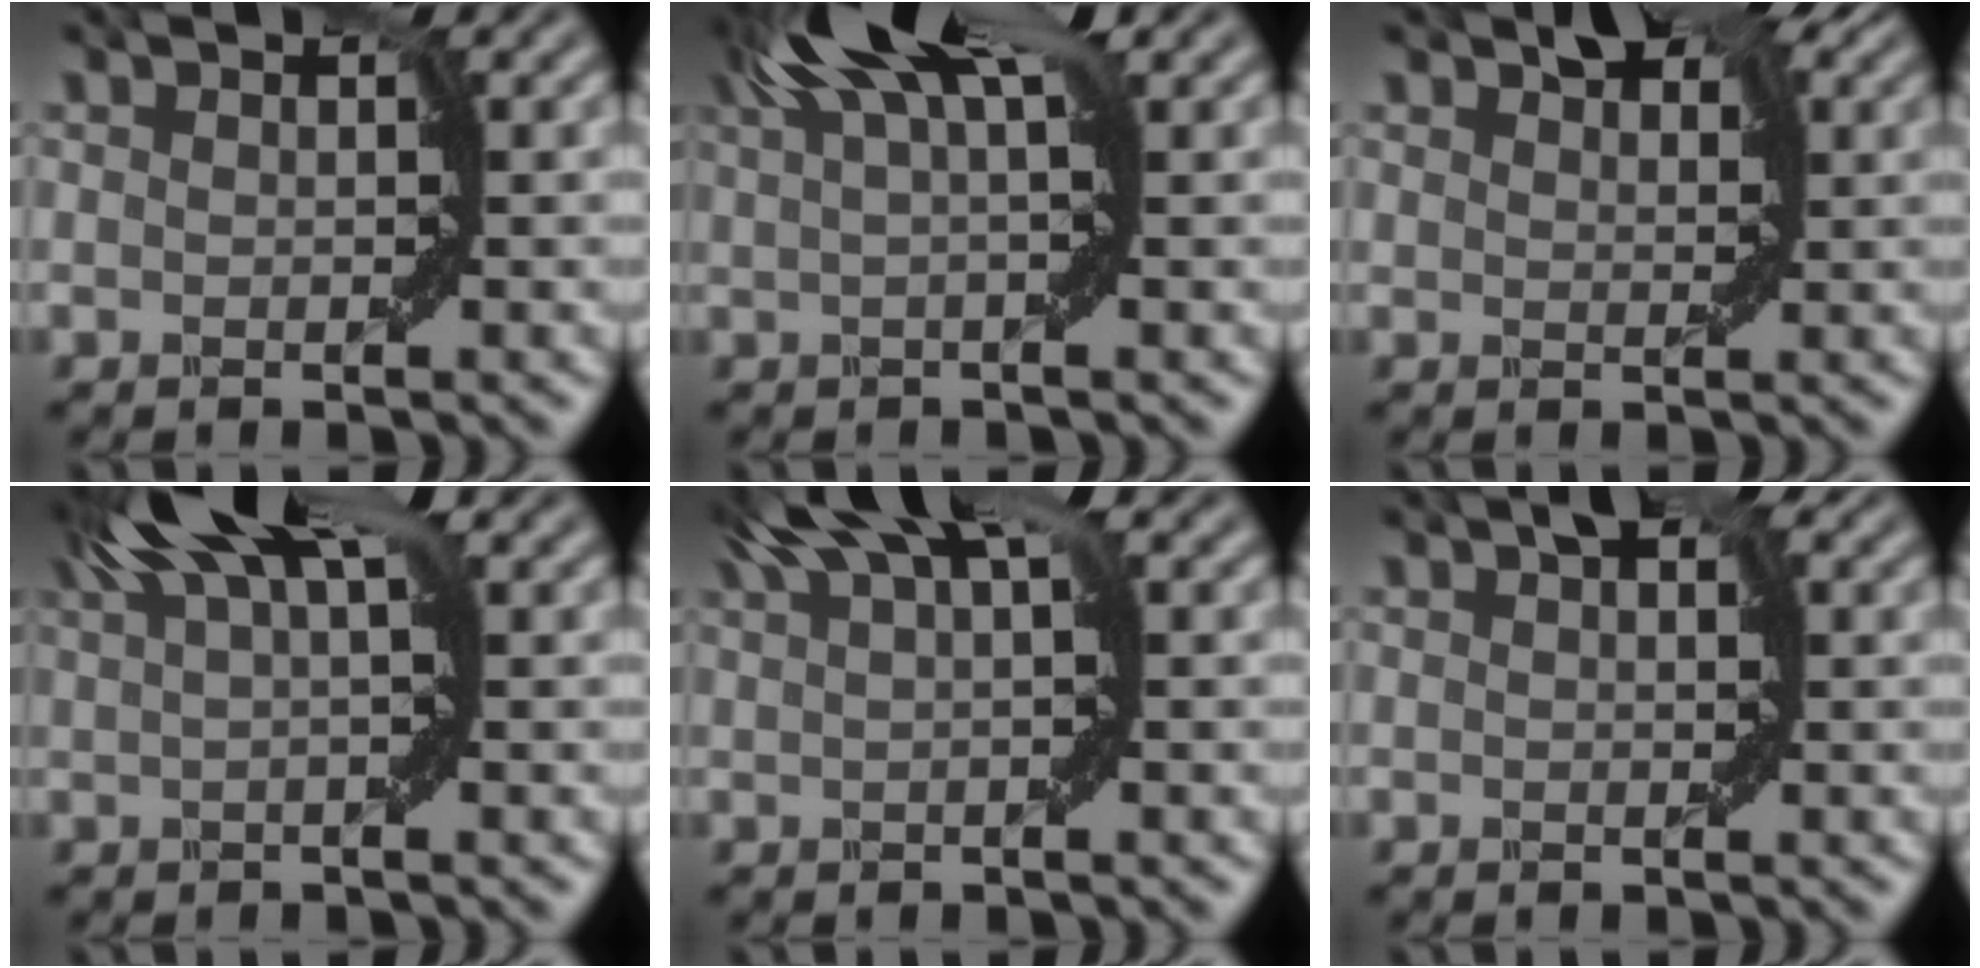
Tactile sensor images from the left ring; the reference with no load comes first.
{"total": 7.5, "force": [3.5, 1.6, 6.5], "torque": [-0.108, 0.020, 0.054]}
{"total": 3.4, "force": [2.1, 1.9, 2.0], "torque": [-0.026, 0.003, 0.027]}
{"total": 6.7, "force": [3.0, 1.4, 5.8], "torque": [-0.095, 0.019, 0.044]}
{"total": 4.9, "force": [2.6, 1.0, 4.0], "torque": [-0.065, 0.015, 0.039]}
{"total": 2.4, "force": [0.9, 1.2, 1.9], "torque": [-0.019, 0.011, 0.005]}